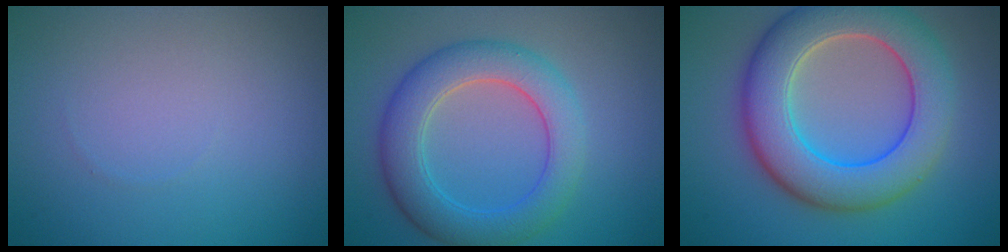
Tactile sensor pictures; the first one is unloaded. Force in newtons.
{"total": 5.8, "press": 5.8, "slide": 0.3}
{"total": 9.4, "press": 9.4, "slide": 0.4}